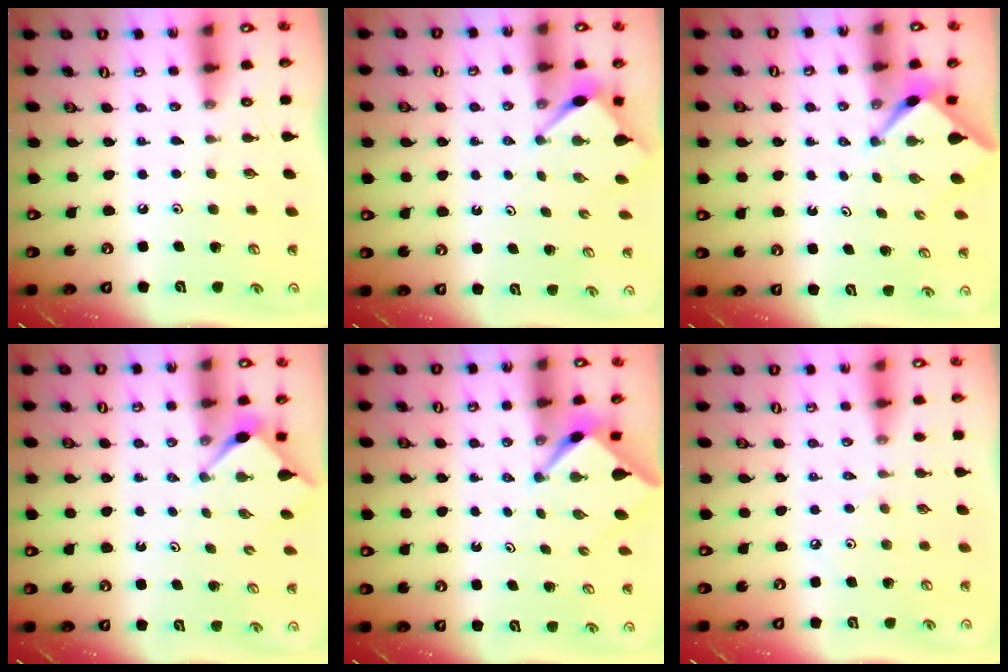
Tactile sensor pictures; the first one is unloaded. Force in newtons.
{"total": 3.3, "press": 3.2, "slide": 0.3}
{"total": 2.5, "press": 2.5, "slide": 0.3}
{"total": 2.8, "press": 2.8, "slide": 0.3}
{"total": 2.5, "press": 2.5, "slide": 0.3}
{"total": 2.4, "press": 2.3, "slide": 0.5}